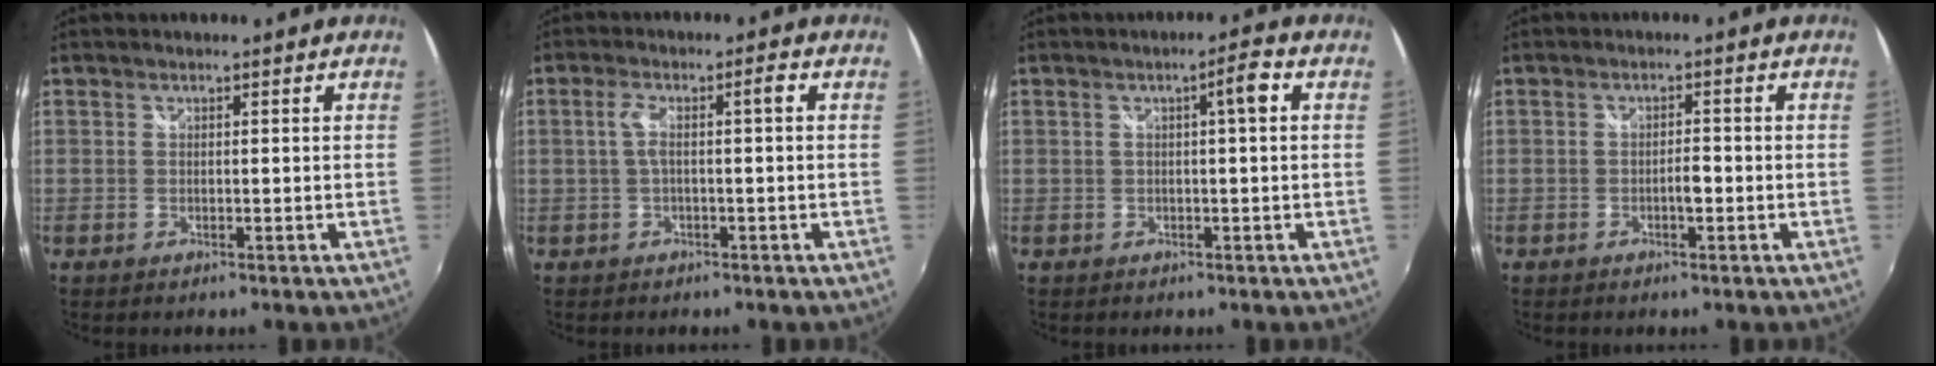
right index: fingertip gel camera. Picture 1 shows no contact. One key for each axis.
{"total": 3.5, "fx": -0.5, "fy": 0.0, "fz": 3.5, "tx": -0.066, "ty": 0.006, "tz": -0.005}
{"total": 3.0, "fx": 0.3, "fy": 0.1, "fz": 3.0, "tx": -0.047, "ty": 0.009, "tz": 0.005}
{"total": 1.8, "fx": -1.0, "fy": 0.6, "fz": 1.4, "tx": -0.023, "ty": 0.004, "tz": -0.018}